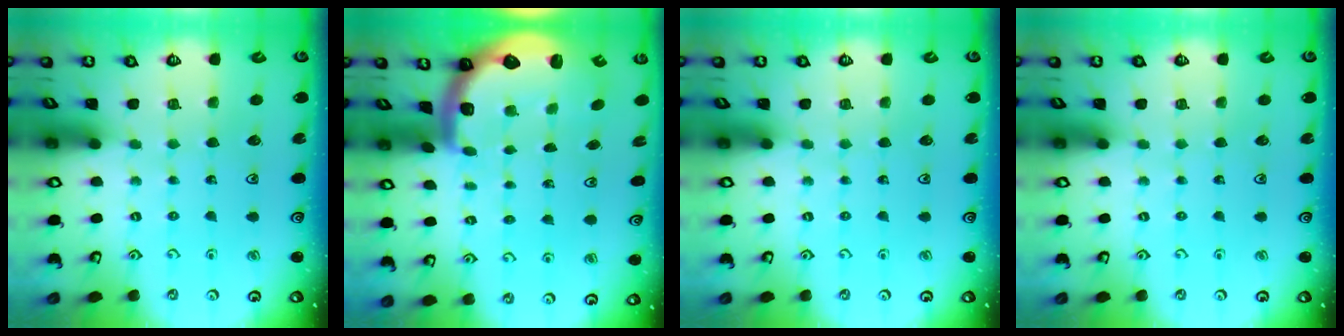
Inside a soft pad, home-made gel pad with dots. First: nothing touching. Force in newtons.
{"total": 2.8, "press": 2.4, "slide": 1.4}
{"total": 0.0}
{"total": 0.0}